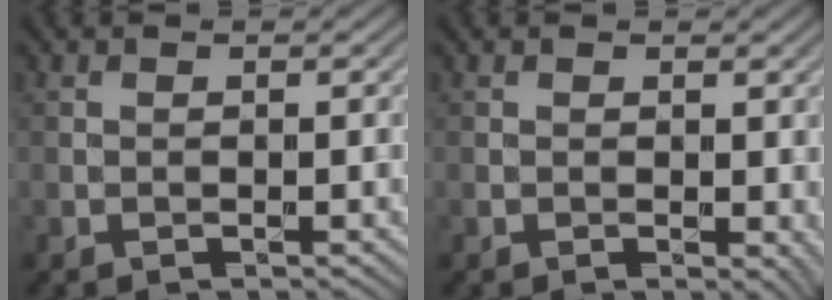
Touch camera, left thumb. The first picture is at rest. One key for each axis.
{"total": 1.9, "fx": 0.0, "fy": 1.1, "fz": 1.5, "tx": -0.017, "ty": -0.007, "tz": 0.003}